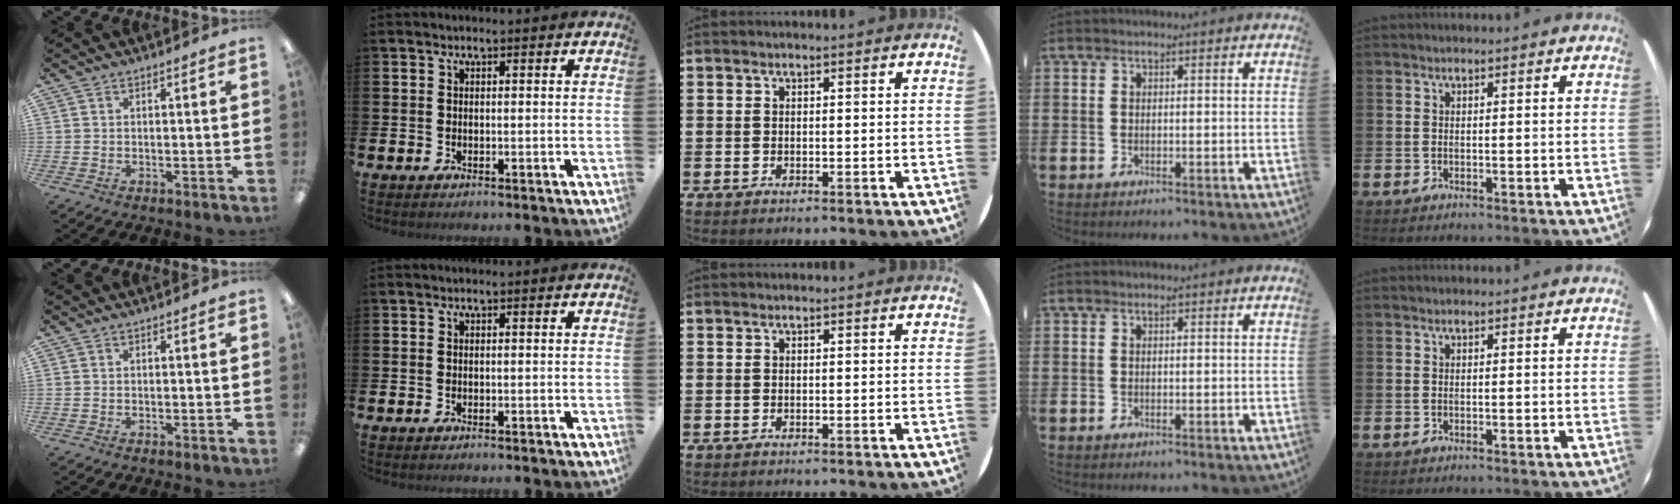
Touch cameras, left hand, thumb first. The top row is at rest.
{}